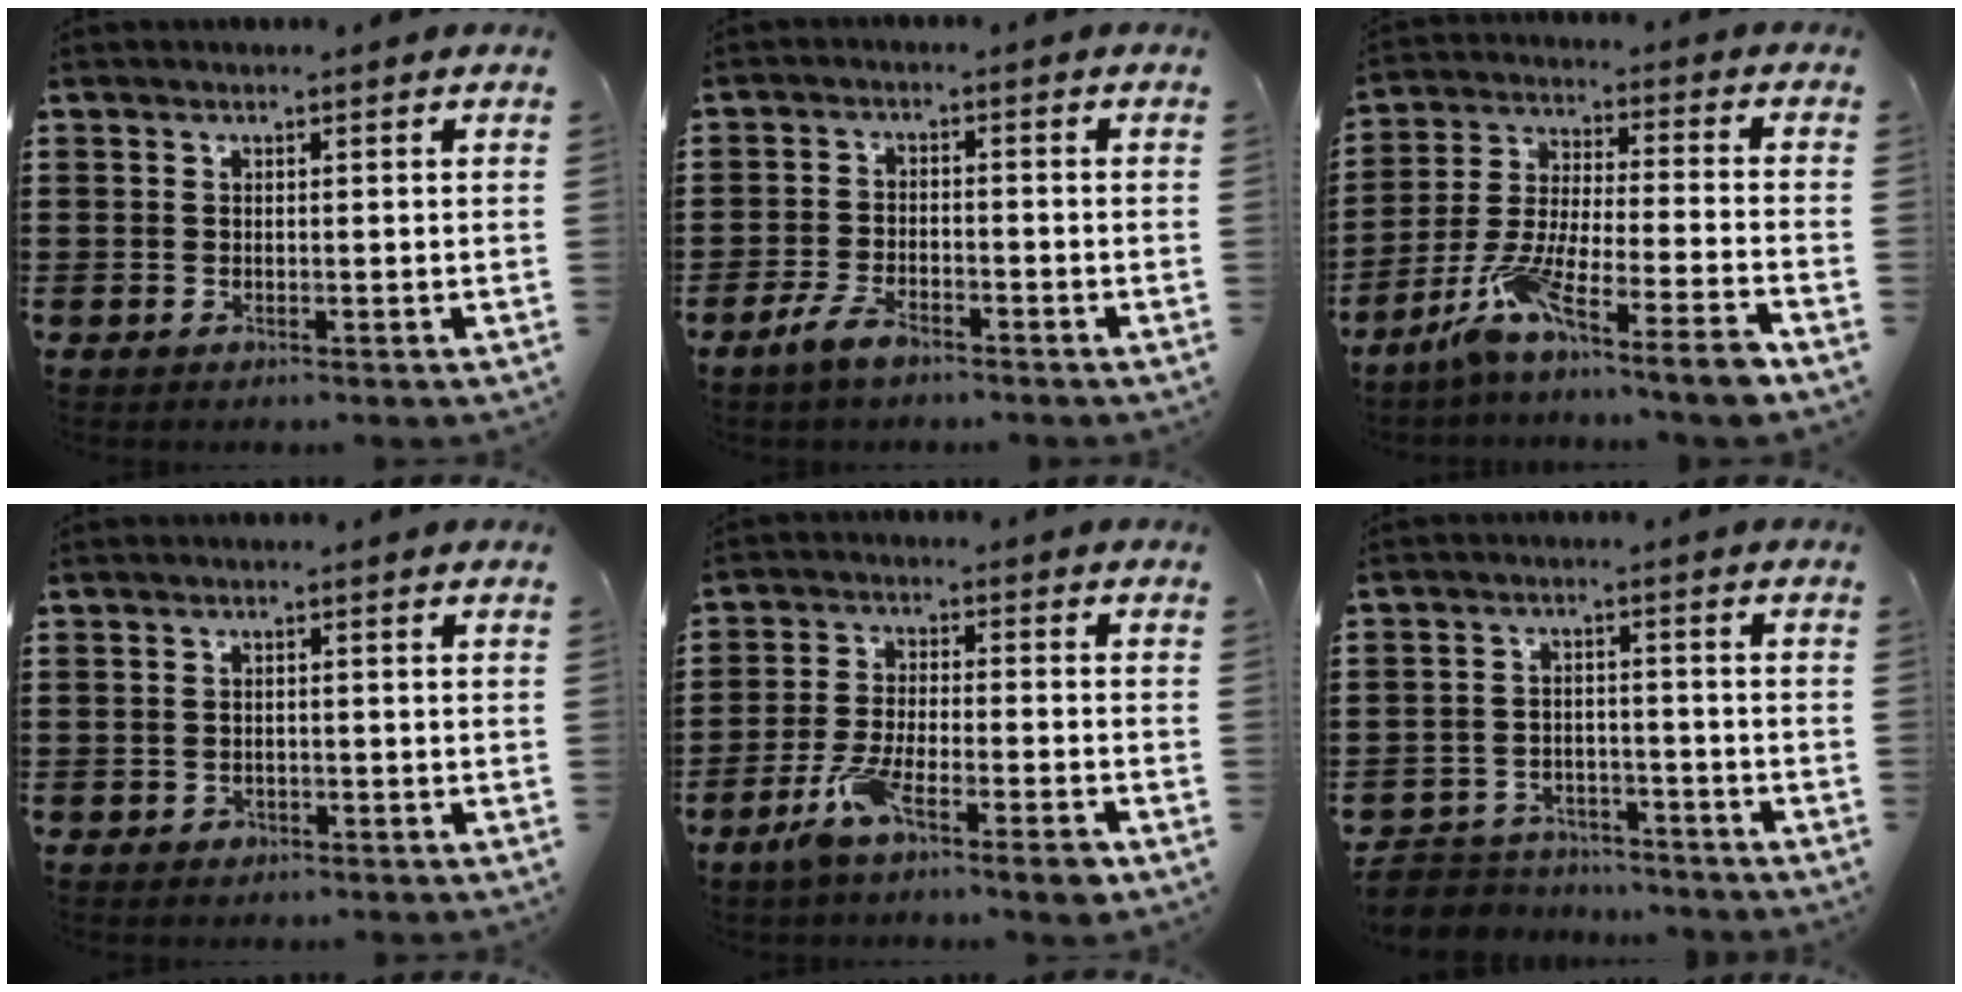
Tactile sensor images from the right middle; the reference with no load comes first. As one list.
[{"total": 4.2, "force": [-3.0, 1.6, 2.5], "torque": [-0.061, 0.004, -0.063]}, {"total": 9.5, "force": [-7.3, 0.1, 6.1], "torque": [-0.124, -0.007, -0.147]}, {"total": 0.8, "force": [-0.5, 0.6, 0.1], "torque": [-0.004, 0.003, -0.013]}, {"total": 7.6, "force": [-5.0, 1.3, 5.6], "torque": [-0.113, -0.003, -0.093]}, {"total": 4.7, "force": [-4.5, 1.3, -0.4], "torque": [-0.007, 0.007, -0.098]}]